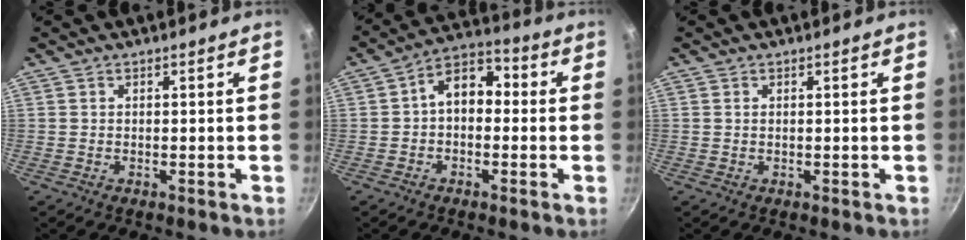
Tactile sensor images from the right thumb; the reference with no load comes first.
{"total": 8.8, "force": [0.0, 5.9, 6.5], "torque": [-0.074, 0.035, -0.016]}
{"total": 0.0}